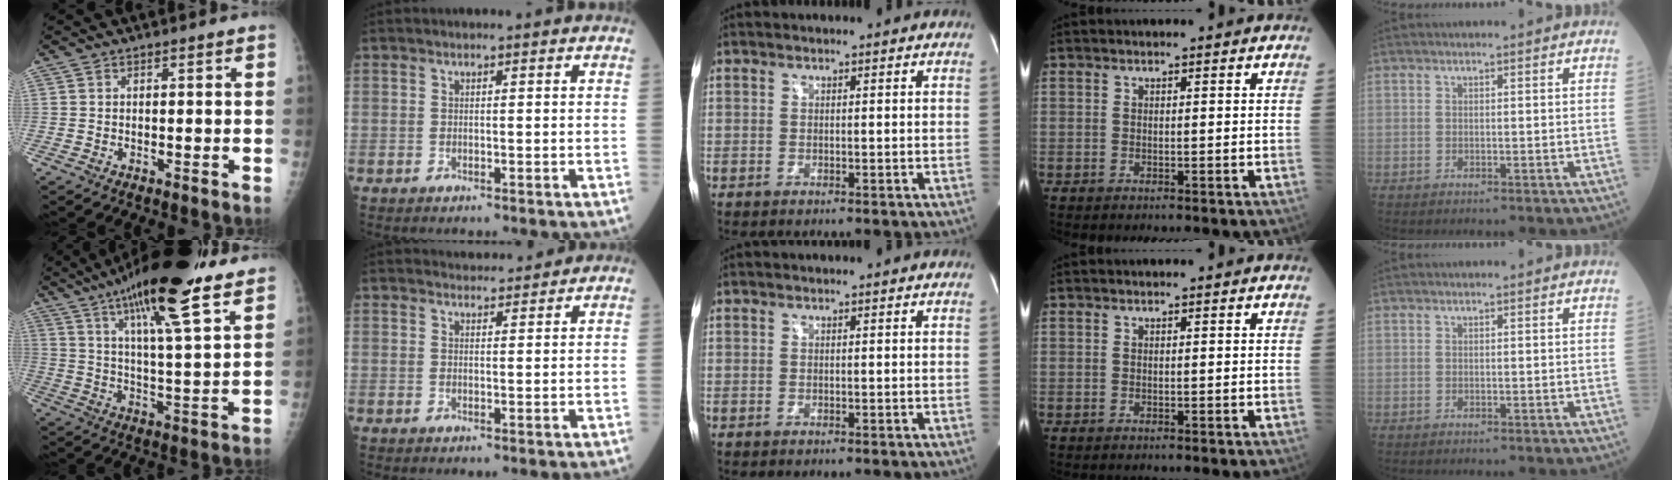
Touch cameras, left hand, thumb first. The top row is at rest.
{"thumb": {"total": 21.7, "force": [13.7, 4.5, 16.2], "torque": [-0.254, -0.035, 0.219]}, "index": {"total": 2.8, "force": [2.7, 0.6, 0.2], "torque": [-0.005, 0.013, 0.042]}}